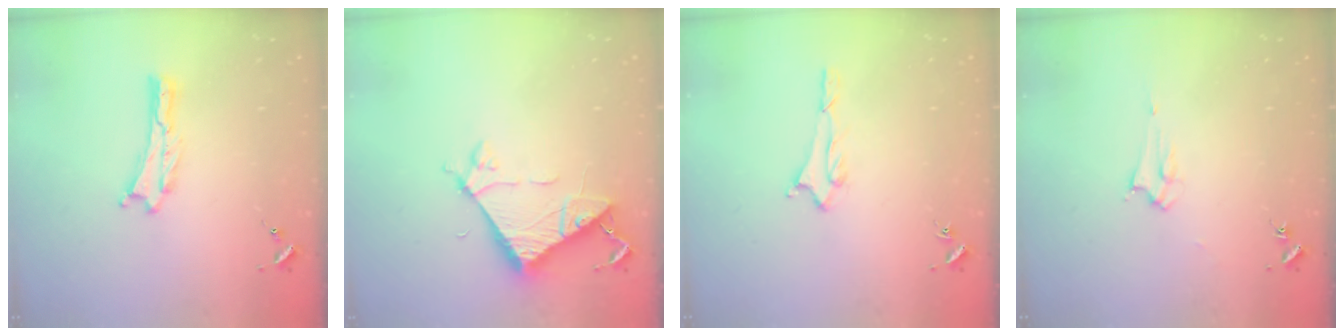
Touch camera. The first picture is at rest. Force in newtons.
{"total": 6.9, "press": 6.9, "slide": 0.4}
{"total": 1.6, "press": 1.6, "slide": 0.2}
{"total": 2.1, "press": 2.1, "slide": 0.2}